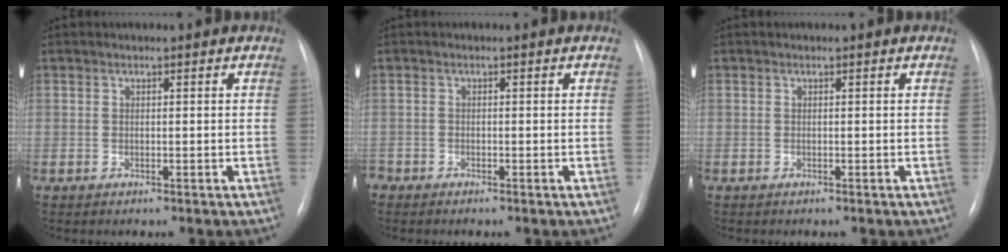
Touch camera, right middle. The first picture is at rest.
{"total": 1.2, "force": [-1.1, 0.5, 0.1], "torque": [-0.002, 0.000, -0.017]}
{"total": 0.0}